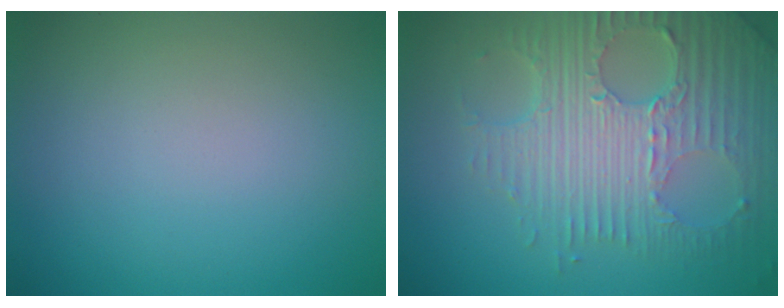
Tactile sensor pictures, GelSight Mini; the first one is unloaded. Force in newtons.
{"total": 8.0, "press": 5.7, "slide": 5.6}